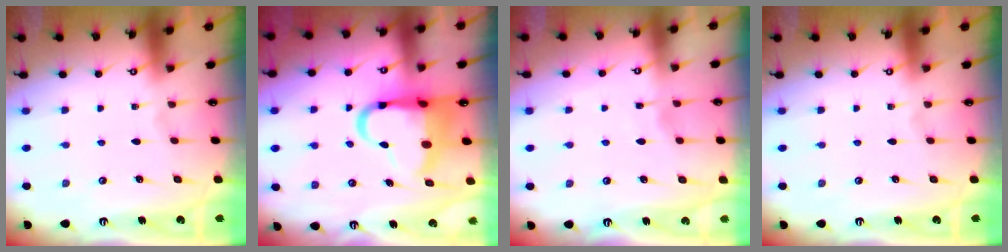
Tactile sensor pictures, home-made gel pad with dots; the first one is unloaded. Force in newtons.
{"total": 12.2, "press": 11.7, "slide": 3.4}
{"total": 2.7, "press": 2.7, "slide": 0.3}
{"total": 0.0}